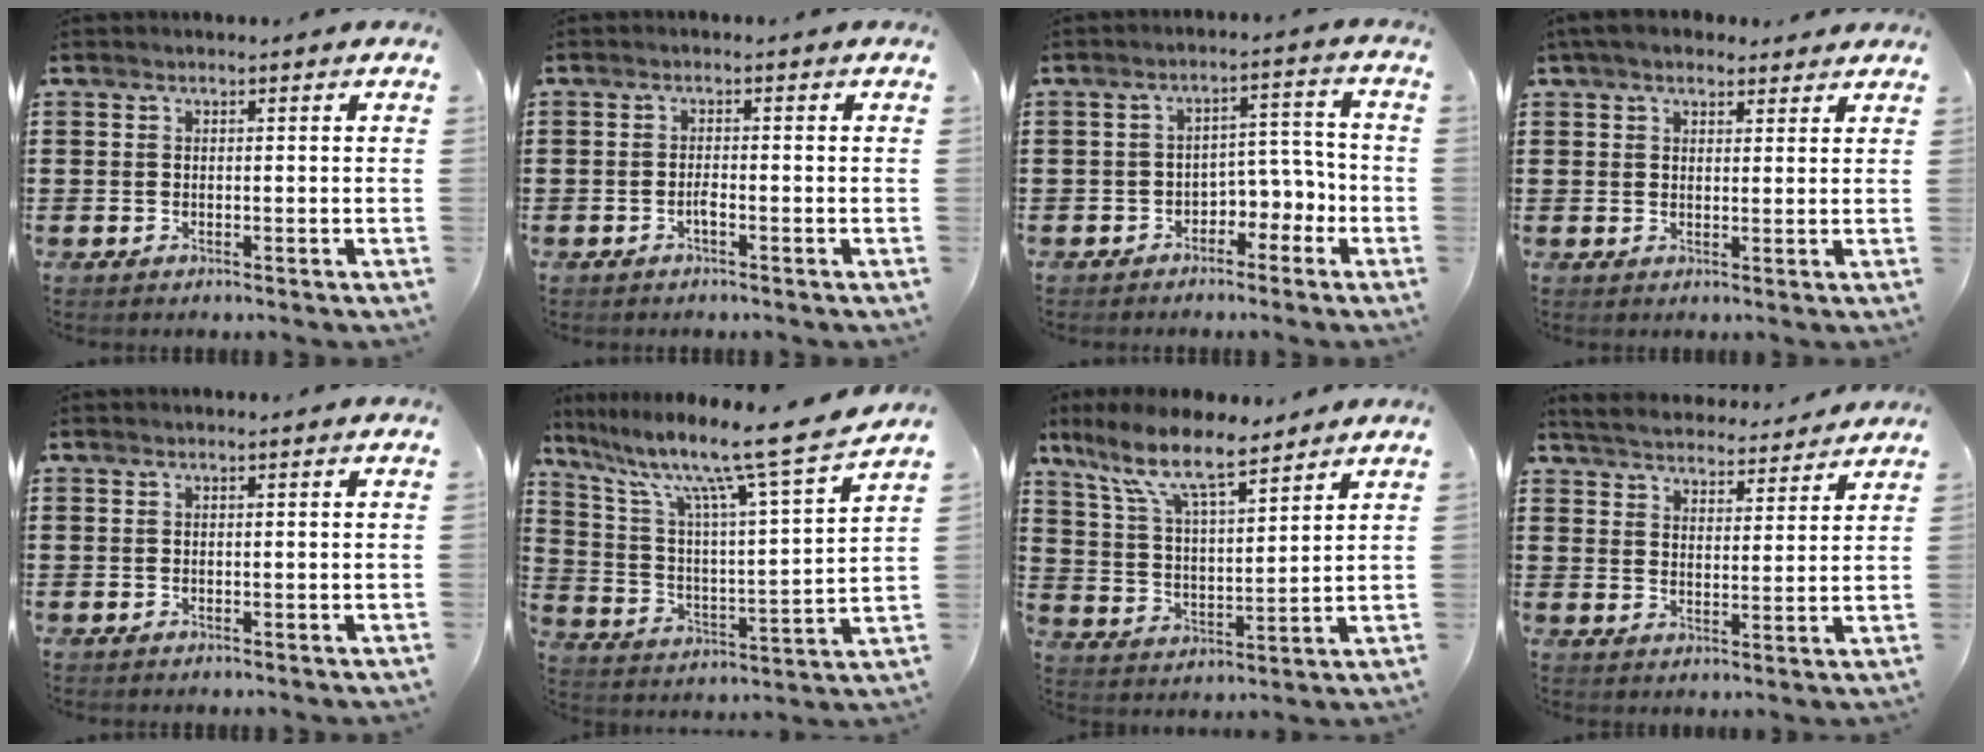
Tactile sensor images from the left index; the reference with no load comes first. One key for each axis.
{"total": 1.4, "fx": -0.7, "fy": 0.2, "fz": 1.2, "tx": -0.024, "ty": -0.001, "tz": -0.012}
{"total": 4.4, "fx": -3.2, "fy": 2.4, "fz": 2.0, "tx": -0.040, "ty": 0.012, "tz": -0.066}
{"total": 4.2, "fx": 3.4, "fy": 1.8, "fz": 1.8, "tx": -0.045, "ty": 0.003, "tz": 0.063}
{"total": 0.0}
{"total": 12.4, "fx": 10.1, "fy": -0.4, "fz": 7.2, "tx": -0.158, "ty": -0.078, "tz": 0.156}
{"total": 10.0, "fx": 7.8, "fy": 2.2, "fz": 5.9, "tx": -0.139, "ty": -0.027, "tz": 0.139}
{"total": 4.6, "fx": 4.6, "fy": 0.2, "fz": 0.2, "tx": -0.028, "ty": -0.028, "tz": 0.078}